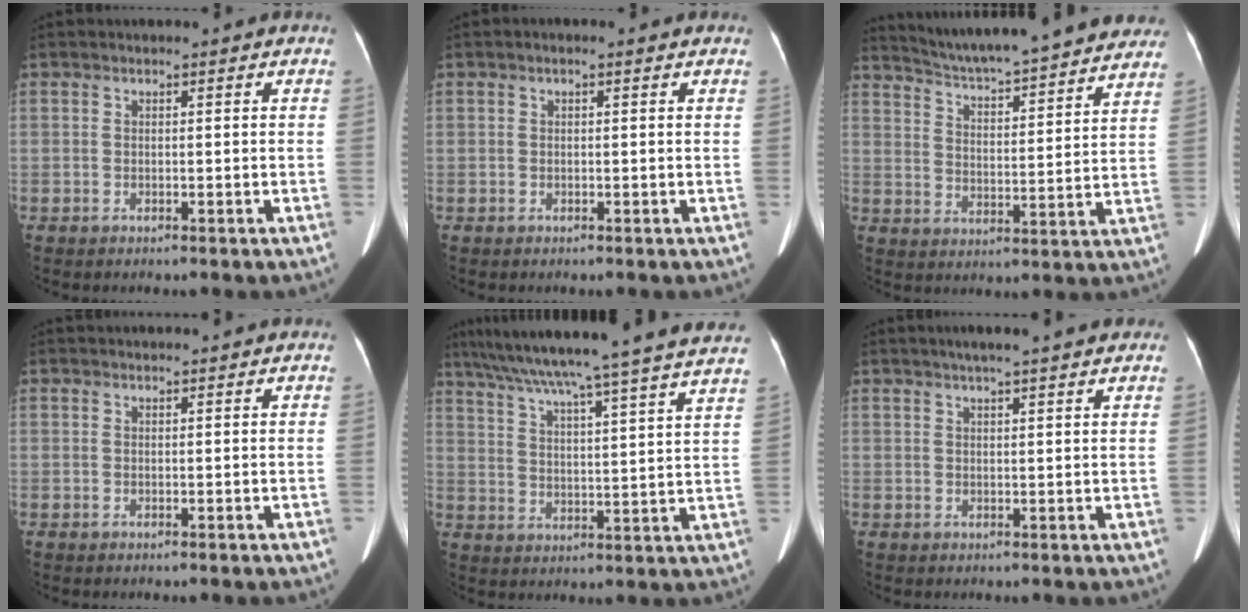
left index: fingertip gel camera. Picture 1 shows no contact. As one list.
[{"total": 0.8, "force": [0.3, 0.2, 0.6], "torque": [-0.015, 0.006, 0.001]}, {"total": 25.4, "force": [23.1, 2.8, 10.2], "torque": [-0.156, -0.019, 0.303]}, {"total": 3.7, "force": [3.6, 0.2, 1.0], "torque": [-0.009, 0.030, 0.045]}, {"total": 29.4, "force": [26.1, -1.2, 13.5], "torque": [-0.226, -0.026, 0.344]}, {"total": 9.0, "force": [7.4, 0.4, 5.1], "torque": [-0.069, 0.028, 0.087]}]